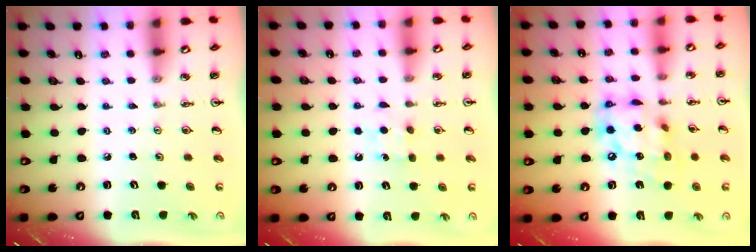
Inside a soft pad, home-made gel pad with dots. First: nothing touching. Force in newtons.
{"total": 5.5, "press": 5.4, "slide": 0.8}
{"total": 14.7, "press": 14.6, "slide": 1.2}